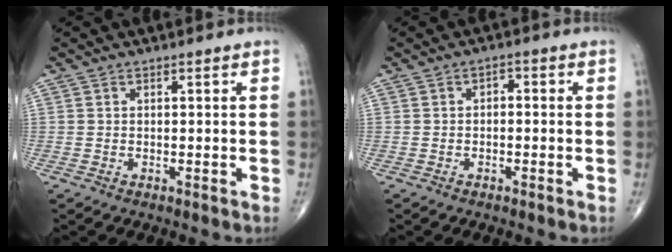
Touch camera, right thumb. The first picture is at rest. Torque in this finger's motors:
{"motor_torque": [0.00, -0.23, 0.34, 0.02, 0.00]}